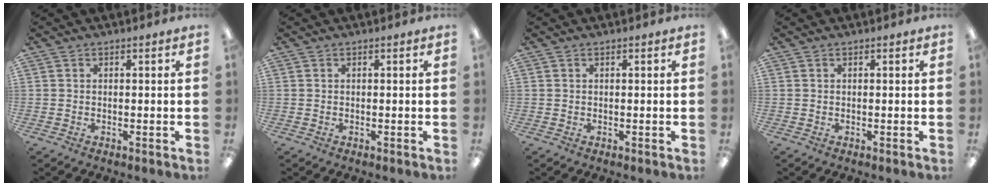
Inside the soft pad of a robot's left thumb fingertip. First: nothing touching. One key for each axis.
{"total": 0.0}
{"total": 0.0}
{"total": 0.0}